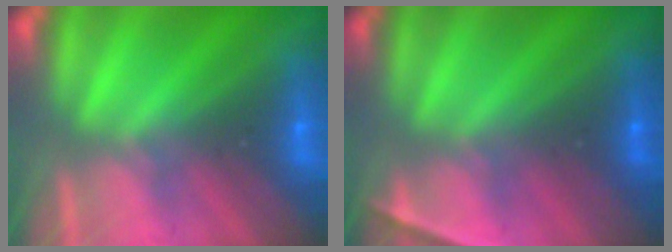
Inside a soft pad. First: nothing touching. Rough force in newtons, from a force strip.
{"total": 2.2}